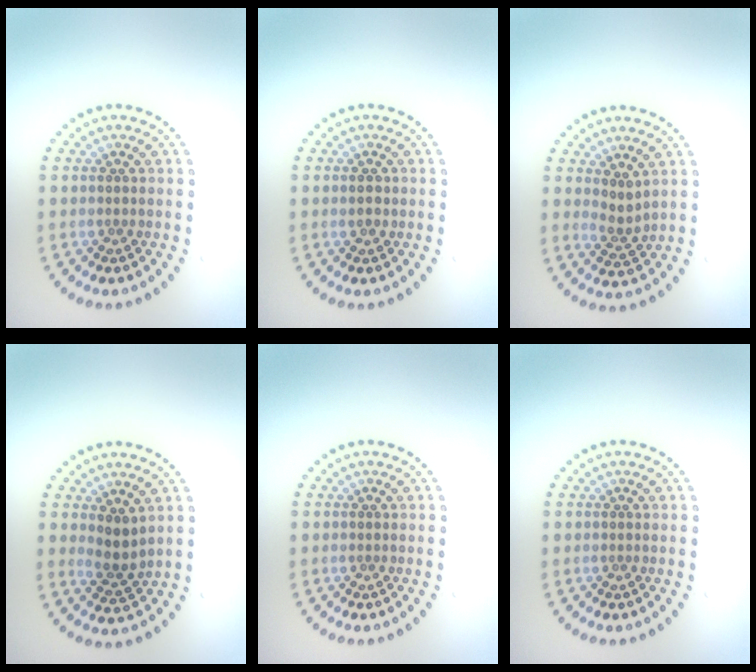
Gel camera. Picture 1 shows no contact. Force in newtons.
{"total": 1.1, "press": 1.1, "slide": 0.1}
{"total": 1.7, "press": 1.3, "slide": 1.1}
{"total": 2.2, "press": 1.9, "slide": 1.2}
{"total": 0.0}
{"total": 0.0}